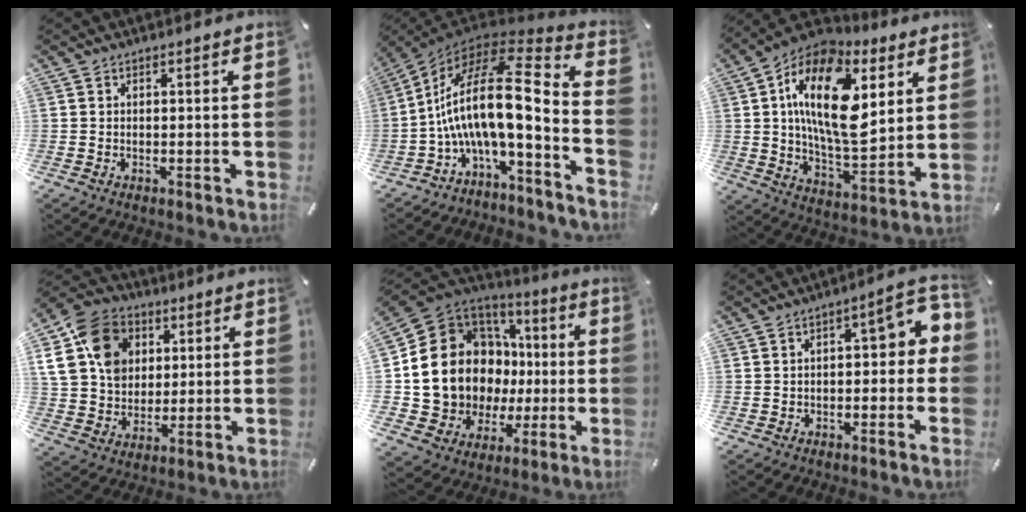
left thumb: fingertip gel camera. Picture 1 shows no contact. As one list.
[{"total": 18.9, "force": [0.1, 6.8, 17.6], "torque": [-0.342, -0.038, -0.008]}, {"total": 23.2, "force": [6.4, 12.4, 18.5], "torque": [-0.353, -0.022, 0.103]}, {"total": 16.5, "force": [4.5, 13.6, 8.2], "torque": [-0.183, -0.007, 0.085]}, {"total": 16.0, "force": [1.8, 14.2, 7.1], "torque": [-0.148, -0.046, 0.060]}, {"total": 7.9, "force": [0.9, 3.9, 6.8], "torque": [-0.088, -0.011, 0.008]}]